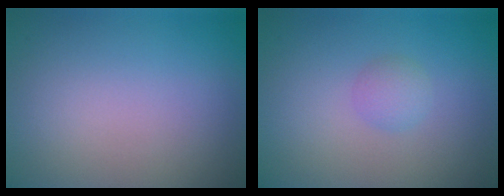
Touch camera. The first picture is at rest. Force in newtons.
{"total": 1.3, "press": 1.3, "slide": 0.1}